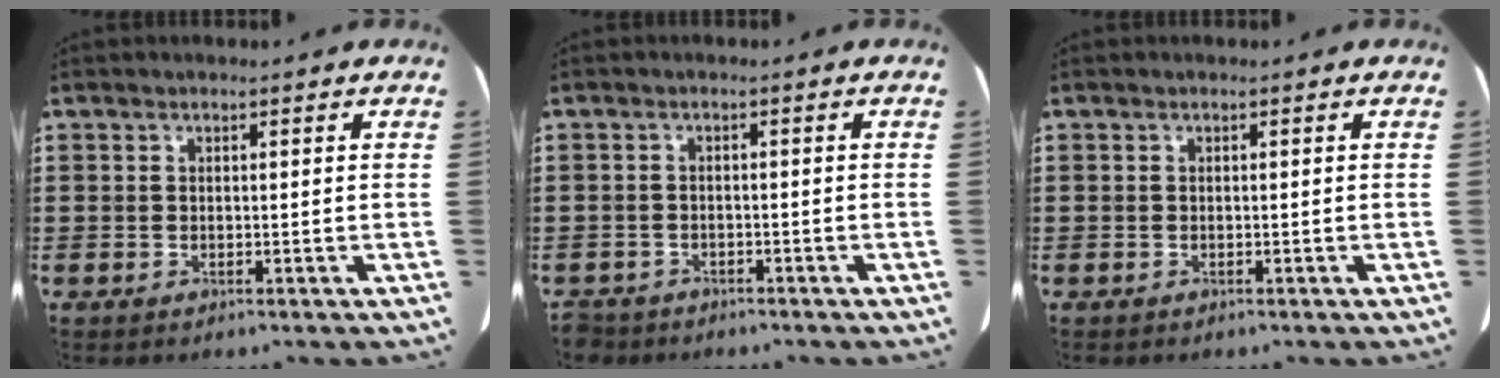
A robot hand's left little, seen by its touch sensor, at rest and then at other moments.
{"total": 1.6, "force": [-1.6, 0.3, 0.1], "torque": [-0.008, -0.001, -0.034]}
{"total": 0.0}